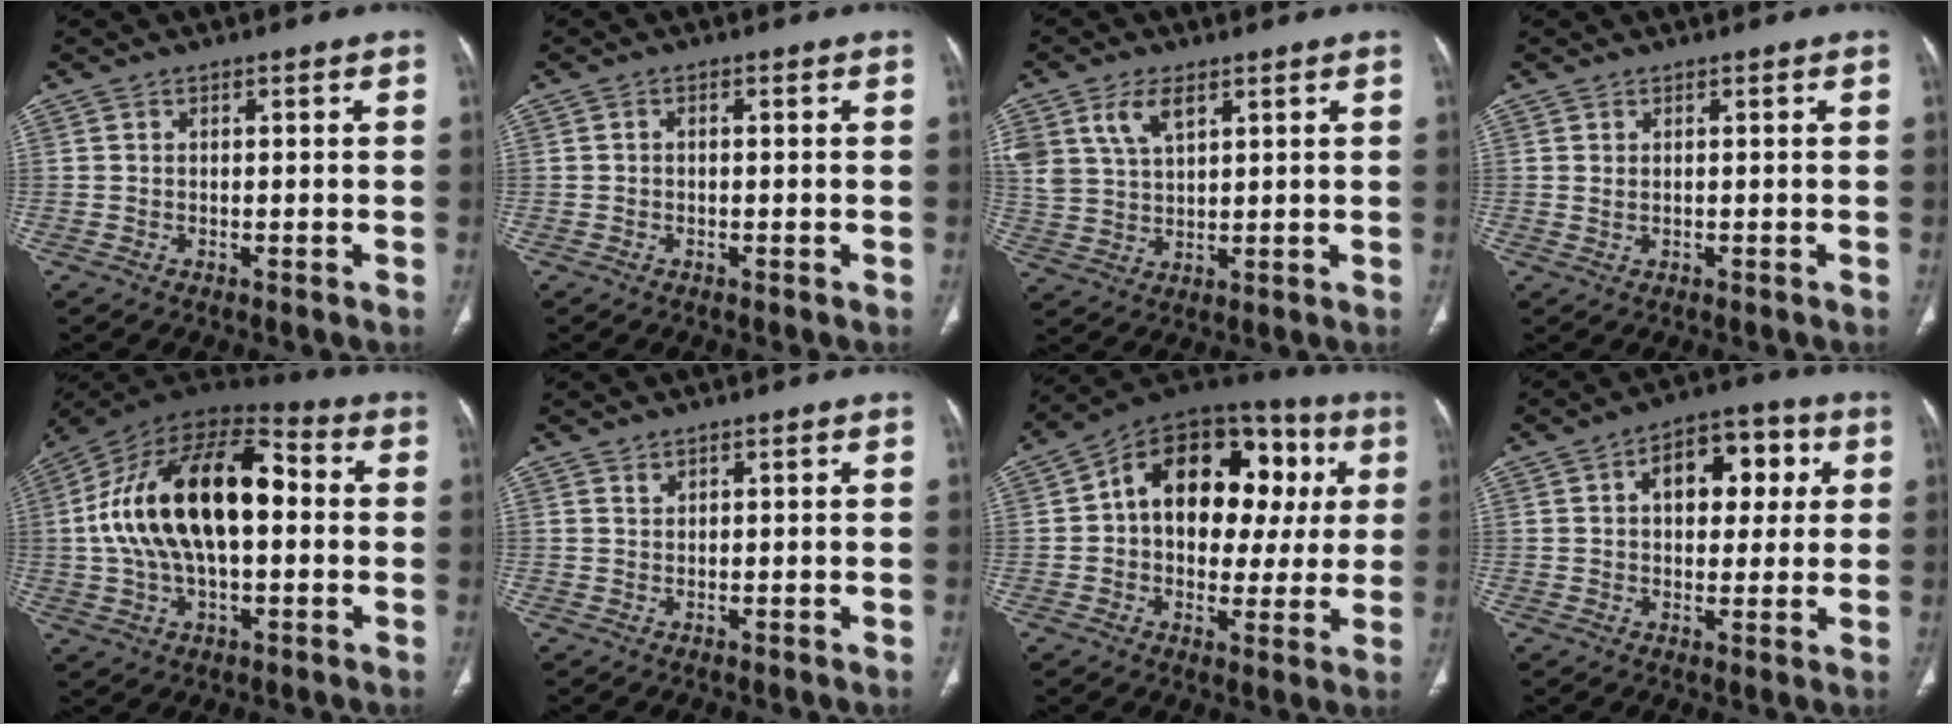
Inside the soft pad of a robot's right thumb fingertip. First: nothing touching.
{"total": 0.5, "force": [-0.1, 0.4, 0.4], "torque": [-0.006, 0.001, -0.006]}
{"total": 8.3, "force": [4.3, 4.6, 5.4], "torque": [-0.105, -0.011, 0.092]}
{"total": 0.6, "force": [0.3, 0.2, 0.4], "torque": [-0.012, 0.005, 0.011]}
{"total": 24.1, "force": [1.6, 12.7, 20.4], "torque": [-0.363, 0.034, 0.018]}
{"total": 0.7, "force": [0.7, 0.3, 0.1], "torque": [0.000, -0.005, 0.013]}
{"total": 22.9, "force": [4.1, 15.0, 16.9], "torque": [-0.197, 0.035, 0.055]}
{"total": 10.7, "force": [2.9, 6.6, 7.9], "torque": [-0.073, 0.015, 0.037]}